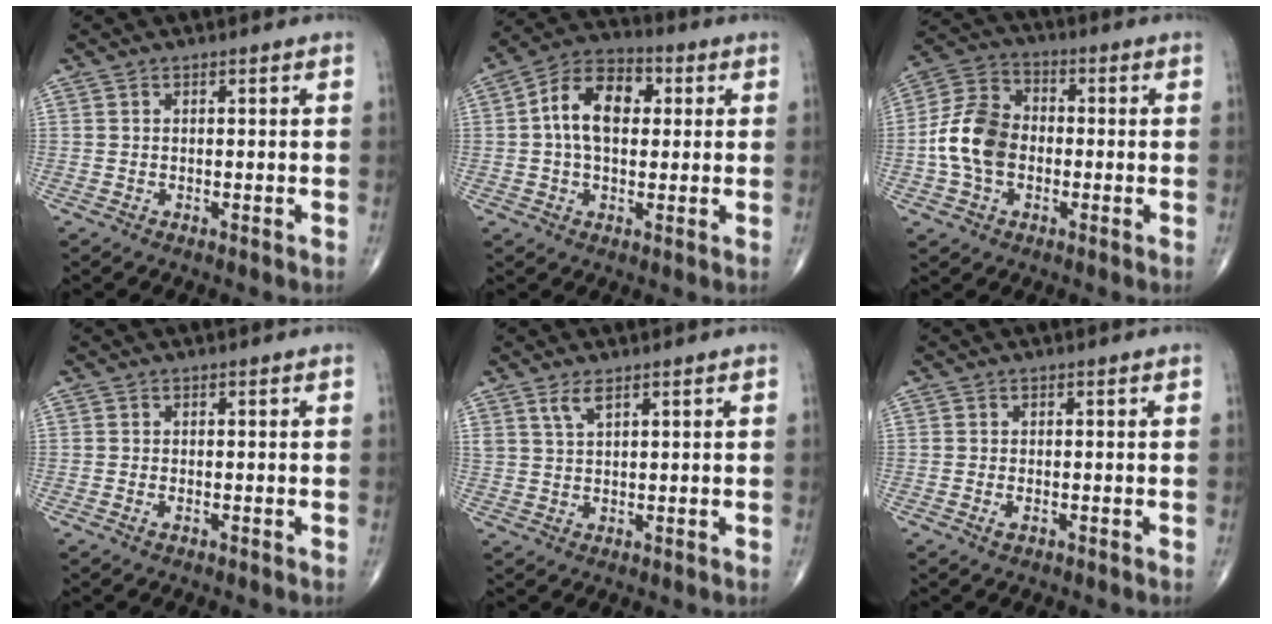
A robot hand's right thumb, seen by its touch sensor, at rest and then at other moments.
{"total": 11.8, "force": [1.7, 7.4, 9.0], "torque": [-0.146, 0.024, 0.020]}
{"total": 11.5, "force": [-1.6, 8.3, 7.8], "torque": [-0.142, 0.031, -0.040]}
{"total": 0.7, "force": [-0.4, 0.2, 0.5], "torque": [-0.009, 0.001, -0.007]}
{"total": 2.7, "force": [1.8, 0.9, 1.9], "torque": [-0.039, -0.005, 0.041]}
{"total": 1.1, "force": [-0.5, 0.5, 0.8], "torque": [-0.015, -0.001, -0.011]}